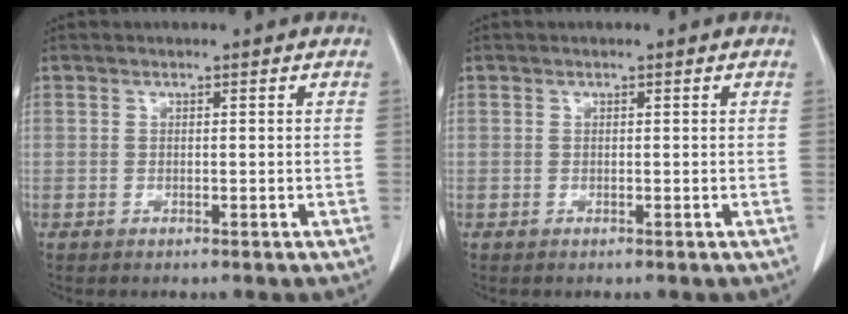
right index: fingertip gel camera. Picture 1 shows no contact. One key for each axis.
{"total": 0.0}